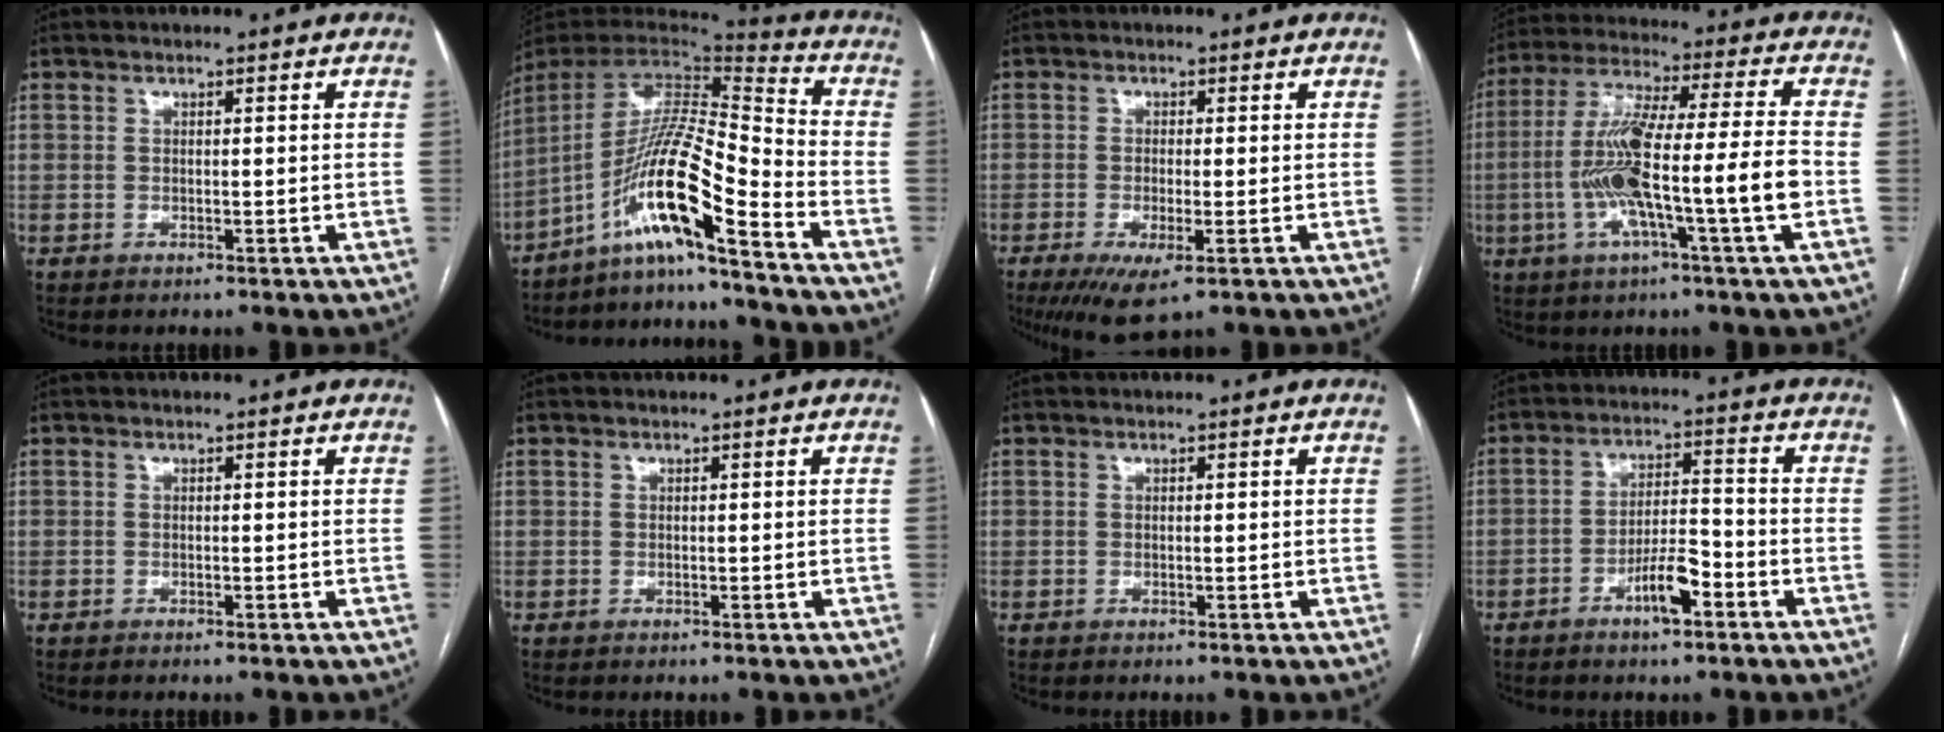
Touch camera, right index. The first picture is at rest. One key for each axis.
{"total": 14.7, "fx": -9.5, "fy": -0.8, "fz": 11.1, "tx": -0.204, "ty": 0.010, "tz": -0.175}
{"total": 5.8, "fx": -2.8, "fy": 1.2, "fz": 4.9, "tx": -0.082, "ty": -0.014, "tz": -0.043}
{"total": 15.7, "fx": -3.5, "fy": 0.0, "fz": 15.3, "tx": -0.289, "ty": 0.007, "tz": -0.069}
{"total": 0.0}
{"total": 0.0}
{"total": 0.0}
{"total": 6.5, "fx": -3.5, "fy": 1.5, "fz": 5.2, "tx": -0.097, "ty": 0.006, "tz": -0.060}